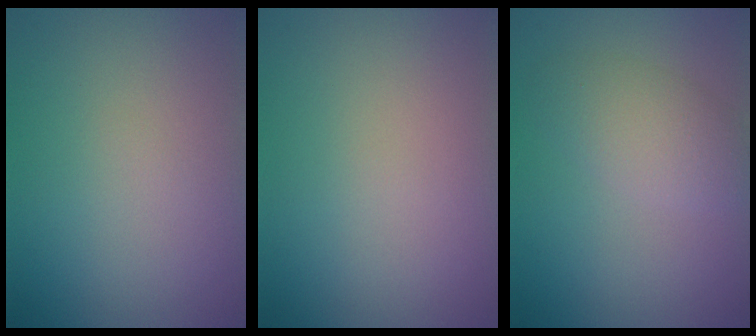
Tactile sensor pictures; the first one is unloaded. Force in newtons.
{"total": 0.0}
{"total": 2.9, "press": 2.9, "slide": 0.2}